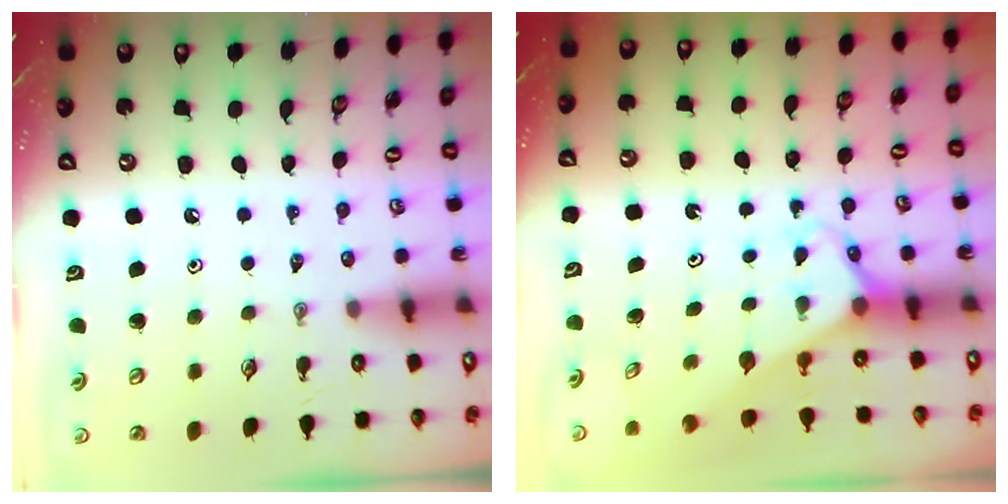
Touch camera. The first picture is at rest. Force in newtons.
{"total": 2.5, "press": 2.5, "slide": 0.1}